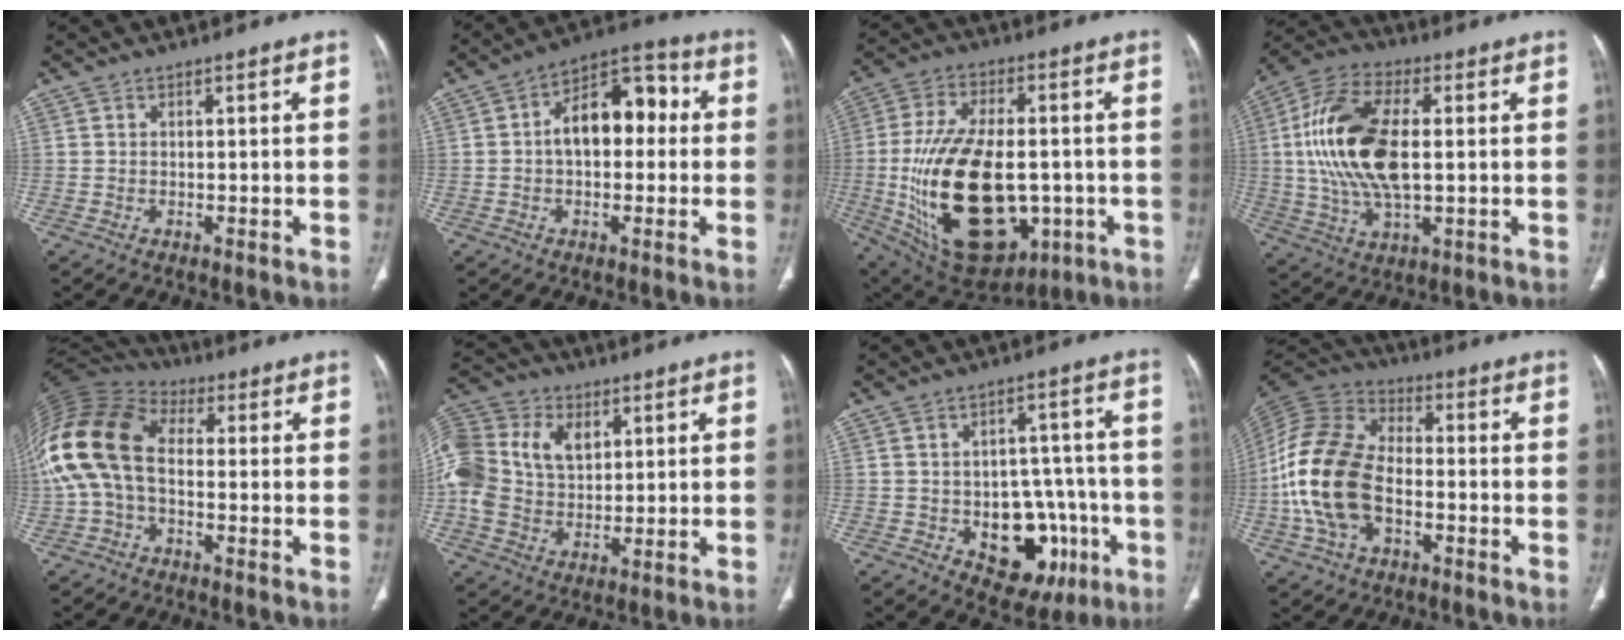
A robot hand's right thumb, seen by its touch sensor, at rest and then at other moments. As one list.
[{"total": 12.5, "force": [0.8, 7.6, 9.9], "torque": [-0.124, 0.042, 0.001]}, {"total": 28.2, "force": [-4.3, 16.0, 22.8], "torque": [-0.438, -0.011, -0.036]}, {"total": 18.7, "force": [1.5, 9.3, 16.1], "torque": [-0.332, 0.007, 0.027]}, {"total": 16.8, "force": [-0.4, 10.6, 13.1], "torque": [-0.285, 0.038, -0.016]}, {"total": 20.3, "force": [5.1, 15.0, 12.7], "torque": [-0.291, 0.032, 0.097]}, {"total": 15.0, "force": [-4.8, 9.9, 10.2], "torque": [-0.085, 0.035, -0.051]}, {"total": 17.5, "force": [-3.8, 11.0, 13.1], "torque": [-0.272, 0.028, -0.073]}]